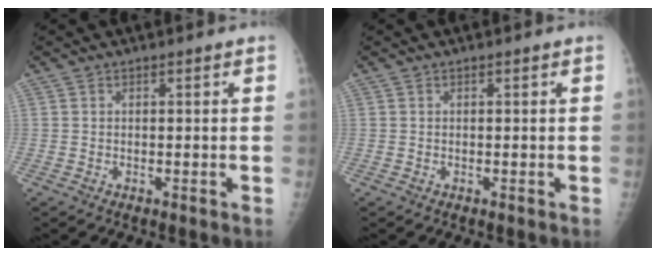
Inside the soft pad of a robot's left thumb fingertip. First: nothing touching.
{"total": 0.0}